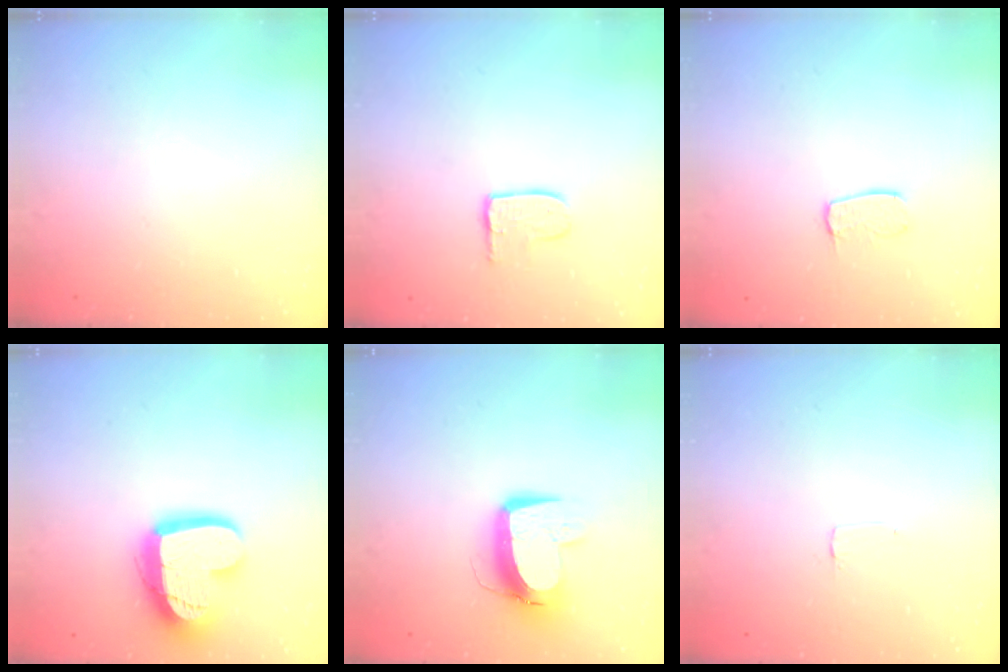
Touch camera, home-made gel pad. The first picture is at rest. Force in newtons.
{"total": 5.7, "press": 5.7, "slide": 0.5}
{"total": 6.0, "press": 6.0, "slide": 0.5}
{"total": 16.4, "press": 16.3, "slide": 1.4}
{"total": 11.7, "press": 11.6, "slide": 1.2}
{"total": 2.6, "press": 2.6, "slide": 0.2}